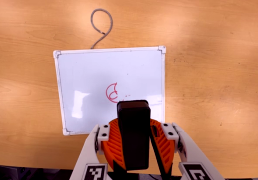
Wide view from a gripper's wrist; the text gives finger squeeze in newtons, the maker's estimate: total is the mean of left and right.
{"total": 10.5, "left": 11.1, "right": 10.0}